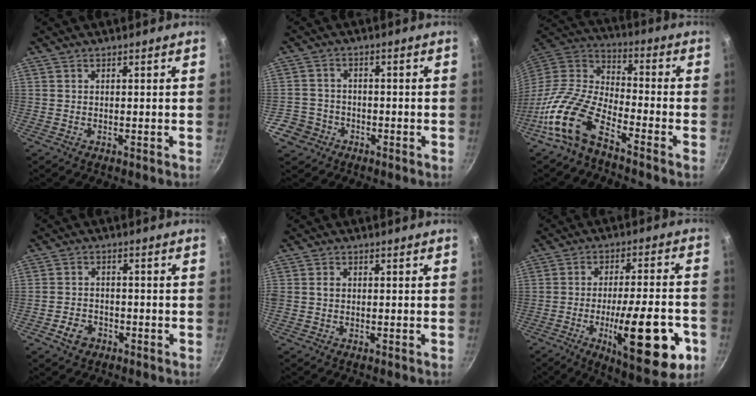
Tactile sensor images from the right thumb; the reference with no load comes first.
{"total": 4.6, "force": [-2.6, 3.6, 0.9], "torque": [-0.007, 0.034, -0.047]}
{"total": 14.0, "force": [-8.9, 5.8, 9.1], "torque": [-0.174, 0.078, -0.198]}
{"total": 4.4, "force": [-2.4, 3.2, 1.9], "torque": [-0.027, 0.024, -0.042]}
{"total": 1.6, "force": [0.0, 1.3, 0.9], "torque": [-0.015, 0.007, -0.002]}
{"total": 21.3, "force": [-7.4, 6.2, 19.0], "torque": [-0.254, 0.020, -0.101]}